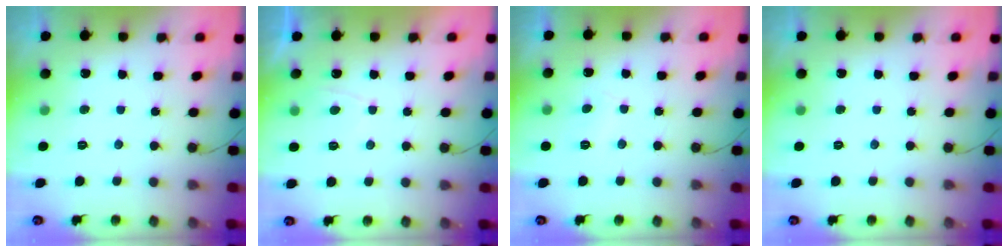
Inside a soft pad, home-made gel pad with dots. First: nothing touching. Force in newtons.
{"total": 1.8, "press": 1.7, "slide": 0.6}
{"total": 5.4, "press": 5.4, "slide": 0.5}
{"total": 0.0}